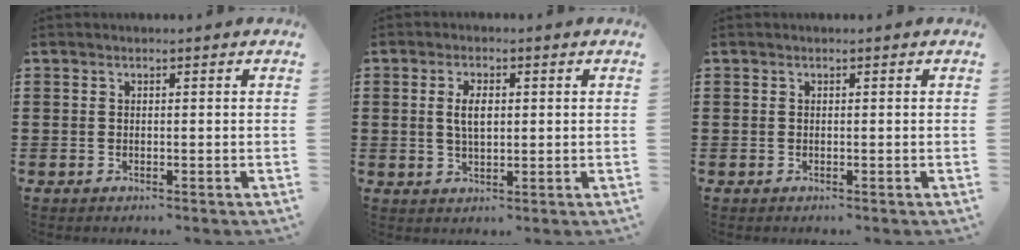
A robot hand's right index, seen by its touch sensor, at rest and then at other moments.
{"total": 4.0, "force": [0.6, 1.8, 3.6], "torque": [-0.072, 0.008, 0.008]}
{"total": 0.0}